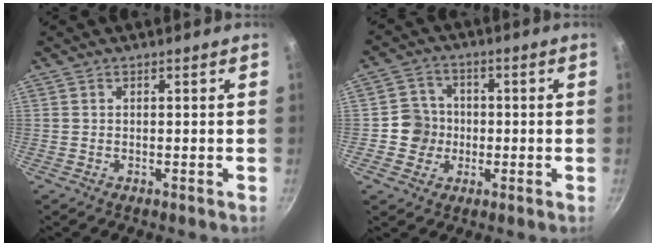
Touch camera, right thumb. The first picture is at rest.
{"total": 6.2, "force": [-0.9, 6.0, 1.5], "torque": [0.009, 0.018, -0.027]}